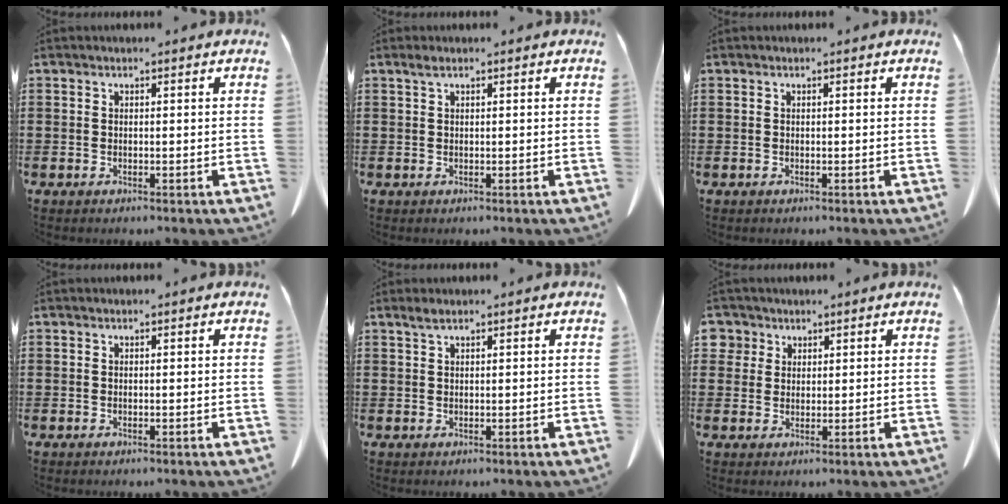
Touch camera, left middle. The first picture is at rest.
{"total": 1.0, "force": [0.5, 0.2, 0.8], "torque": [-0.018, 0.002, 0.009]}
{"total": 0.0}
{"total": 0.0}
{"total": 1.3, "force": [0.9, 0.2, 1.0], "torque": [-0.021, 0.002, 0.016]}
{"total": 3.1, "force": [1.9, 2.4, 0.3], "torque": [-0.012, 0.007, 0.034]}